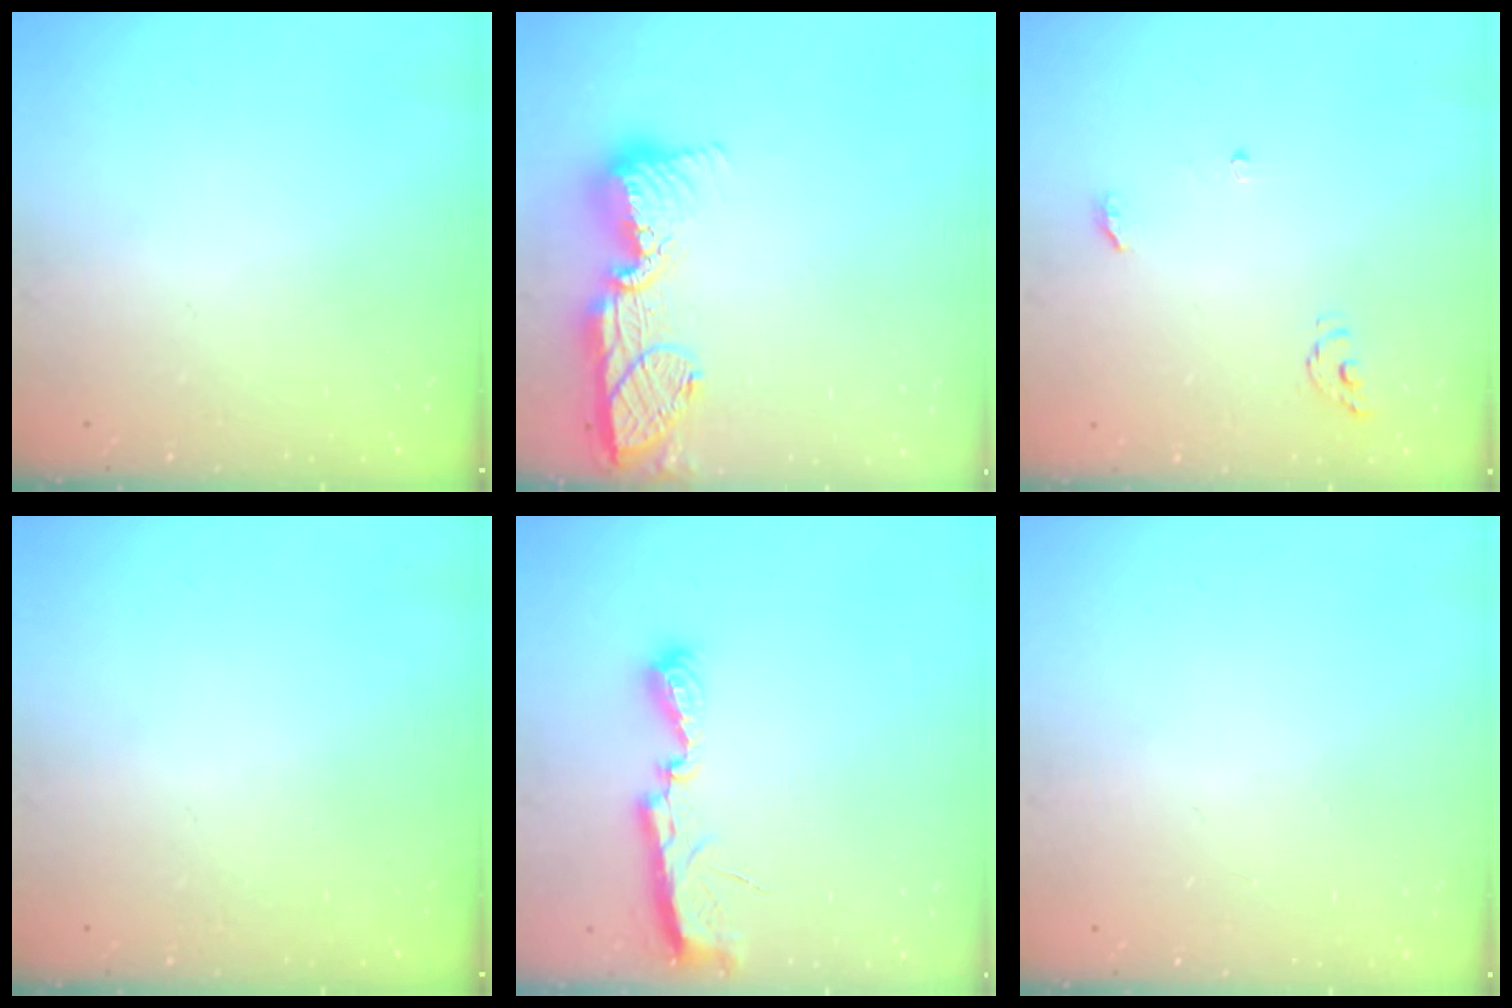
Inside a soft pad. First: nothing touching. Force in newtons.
{"total": 16.3, "press": 16.3, "slide": 1.3}
{"total": 4.4, "press": 4.3, "slide": 0.5}
{"total": 0.0}
{"total": 7.0, "press": 7.0, "slide": 0.6}
{"total": 0.9, "press": 0.9, "slide": 0.0}